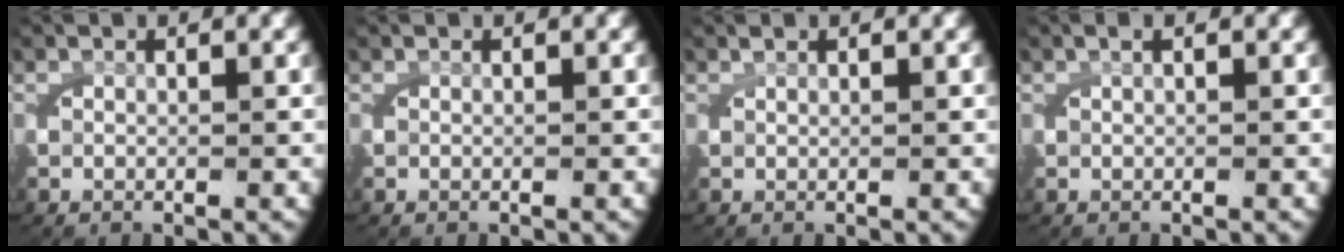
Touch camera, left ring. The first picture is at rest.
{"total": 0.0}
{"total": 0.6, "force": [0.6, 0.0, 0.2], "torque": [-0.005, 0.003, 0.012]}
{"total": 0.7, "force": [0.3, 0.2, 0.6], "torque": [-0.010, 0.009, 0.002]}